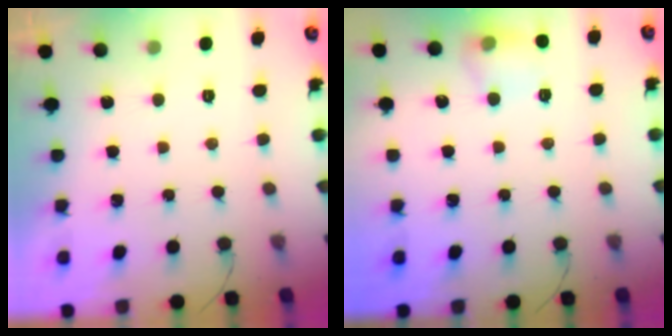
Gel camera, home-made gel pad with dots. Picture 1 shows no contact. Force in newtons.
{"total": 9.4, "press": 9.4, "slide": 0.6}